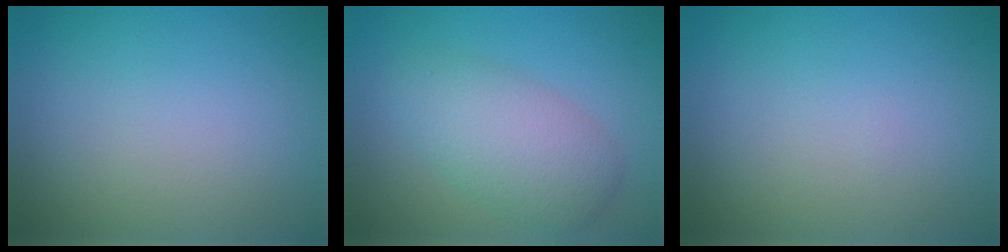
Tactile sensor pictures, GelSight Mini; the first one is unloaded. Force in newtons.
{"total": 4.7, "press": 4.7, "slide": 0.1}
{"total": 0.0}